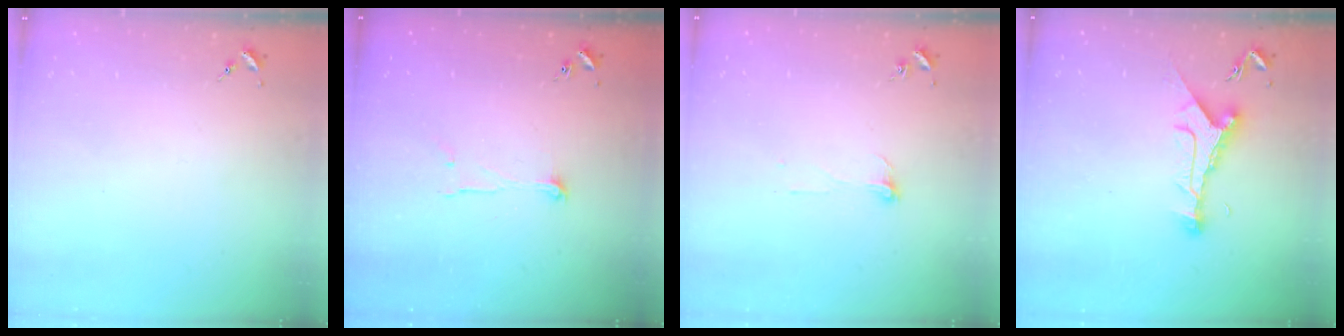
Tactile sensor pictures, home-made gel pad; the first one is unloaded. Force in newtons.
{"total": 6.3, "press": 6.3, "slide": 0.2}
{"total": 4.1, "press": 4.1, "slide": 0.4}
{"total": 9.8, "press": 9.8, "slide": 0.3}